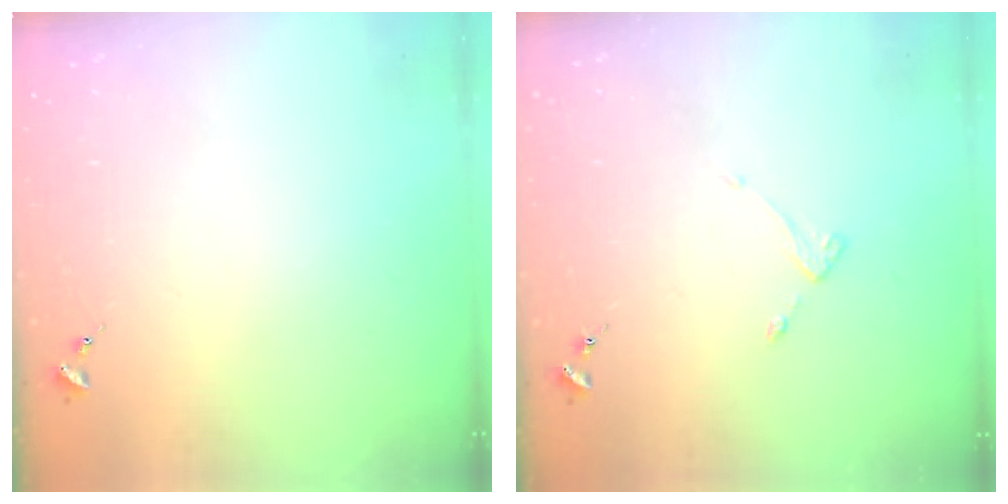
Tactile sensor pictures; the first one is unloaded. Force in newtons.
{"total": 2.6, "press": 2.6, "slide": 0.5}